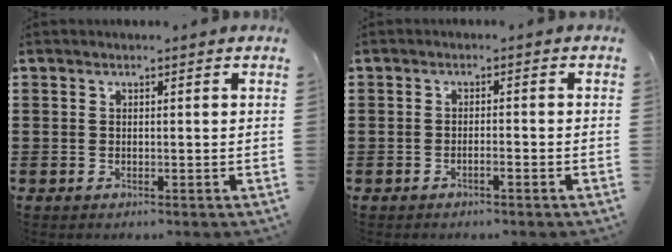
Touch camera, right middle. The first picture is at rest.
{"total": 1.2, "force": [-0.9, 0.1, 0.7], "torque": [-0.015, -0.003, -0.017]}